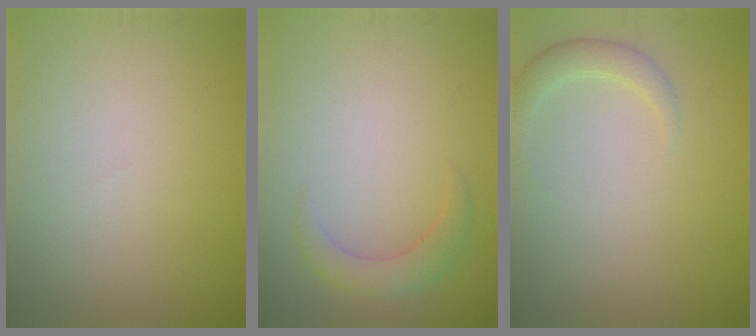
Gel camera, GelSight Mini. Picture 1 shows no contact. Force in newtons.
{"total": 2.2, "press": 2.2, "slide": 0.1}
{"total": 1.9, "press": 1.9, "slide": 0.1}